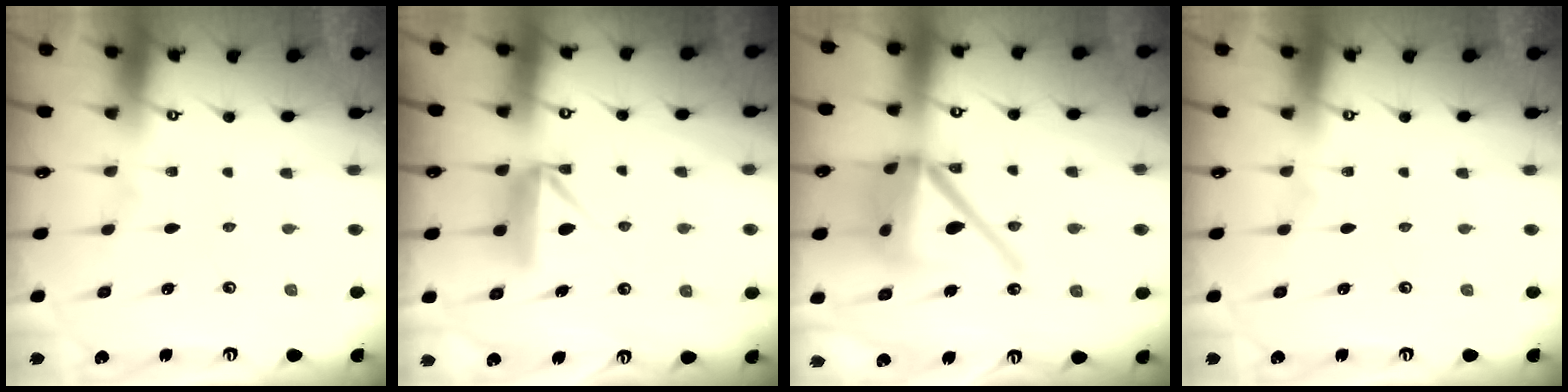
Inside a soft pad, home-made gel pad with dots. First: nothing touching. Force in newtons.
{"total": 9.6, "press": 9.6, "slide": 0.3}
{"total": 17.9, "press": 17.7, "slide": 2.2}
{"total": 0.0}